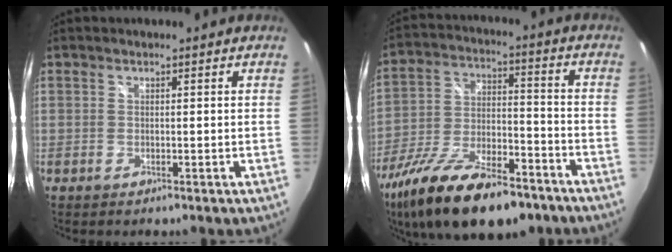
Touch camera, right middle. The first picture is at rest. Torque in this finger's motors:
{"motor_torque": [1.18, -0.96, 0.38, 0.20]}